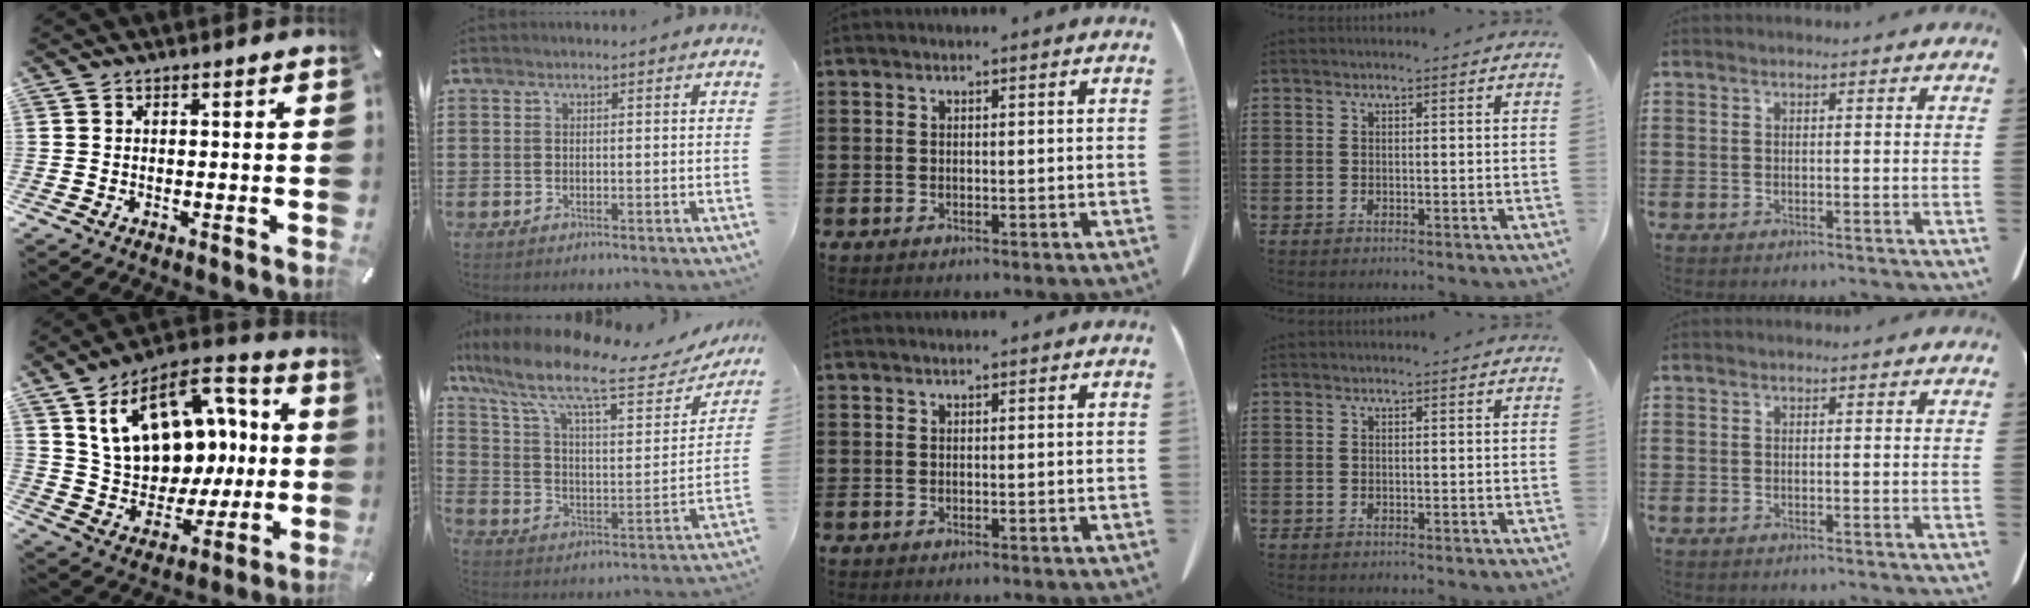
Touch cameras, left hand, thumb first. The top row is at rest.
{"thumb": {"total": 19.6, "force": [6.9, 14.2, 11.7], "torque": [-0.207, -0.026, 0.131]}, "index": {"total": 13.1, "force": [9.6, 2.6, 8.5], "torque": [-0.188, -0.051, 0.156]}}